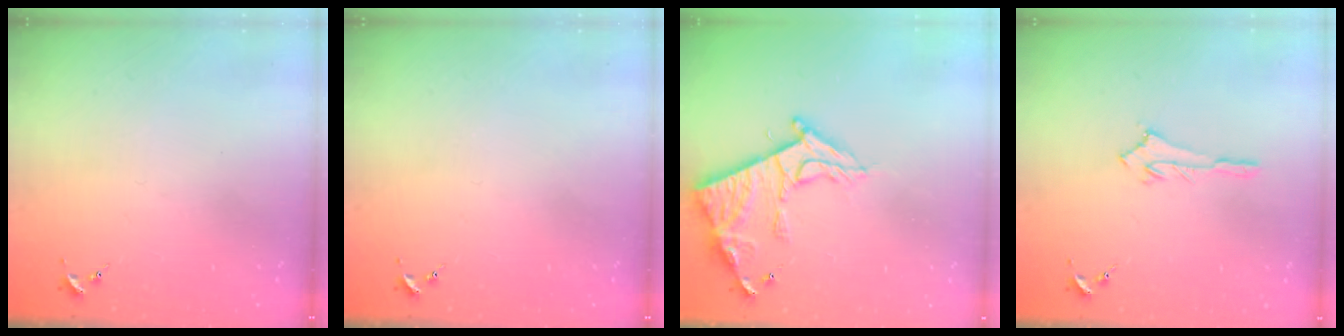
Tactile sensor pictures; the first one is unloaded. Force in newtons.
{"total": 0.0}
{"total": 13.3, "press": 13.3, "slide": 1.1}
{"total": 2.6, "press": 2.6, "slide": 0.4}